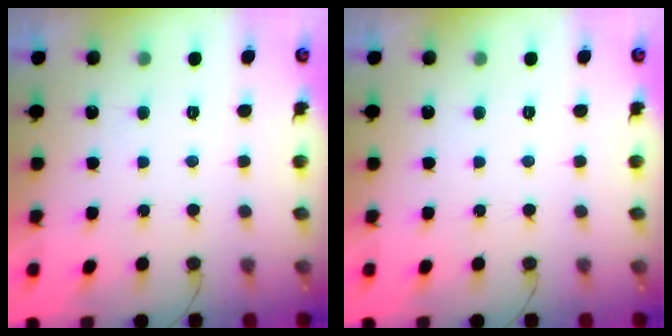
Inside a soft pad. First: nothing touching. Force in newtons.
{"total": 0.0}